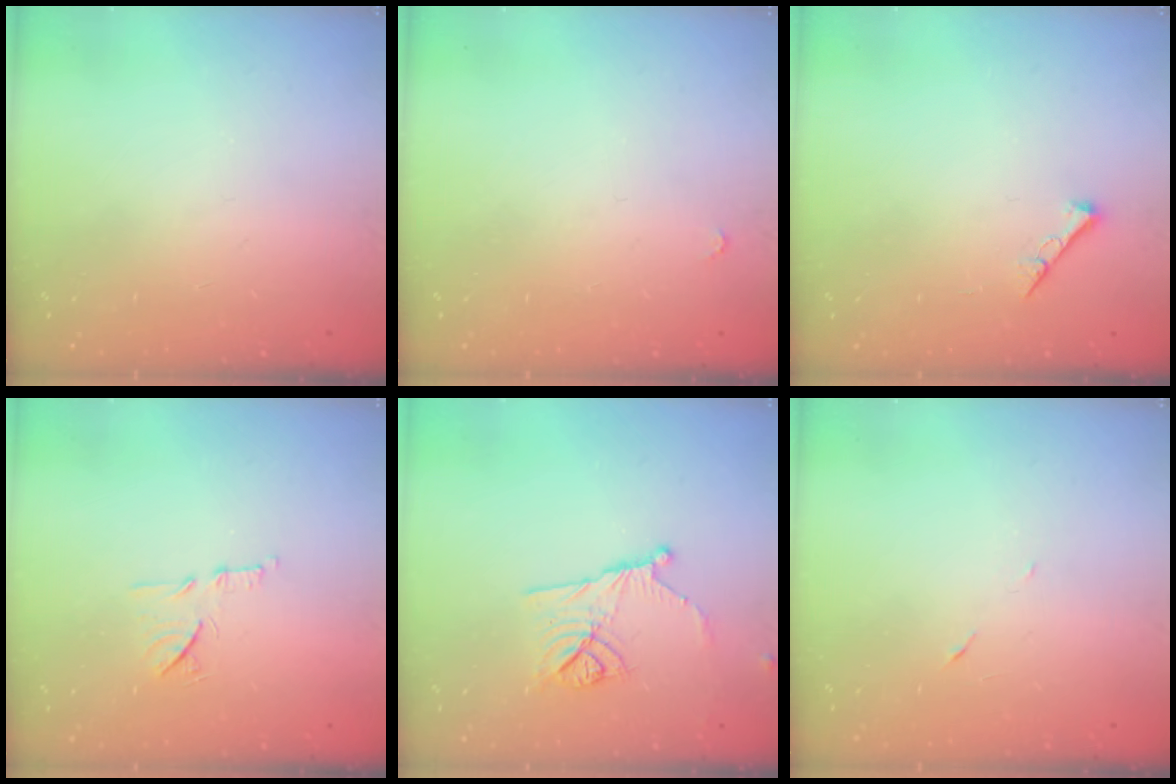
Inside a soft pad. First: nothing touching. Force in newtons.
{"total": 2.8, "press": 2.8, "slide": 0.4}
{"total": 4.3, "press": 4.3, "slide": 0.5}
{"total": 9.6, "press": 9.6, "slide": 0.3}
{"total": 11.2, "press": 10.9, "slide": 2.3}
{"total": 5.0, "press": 4.8, "slide": 1.4}